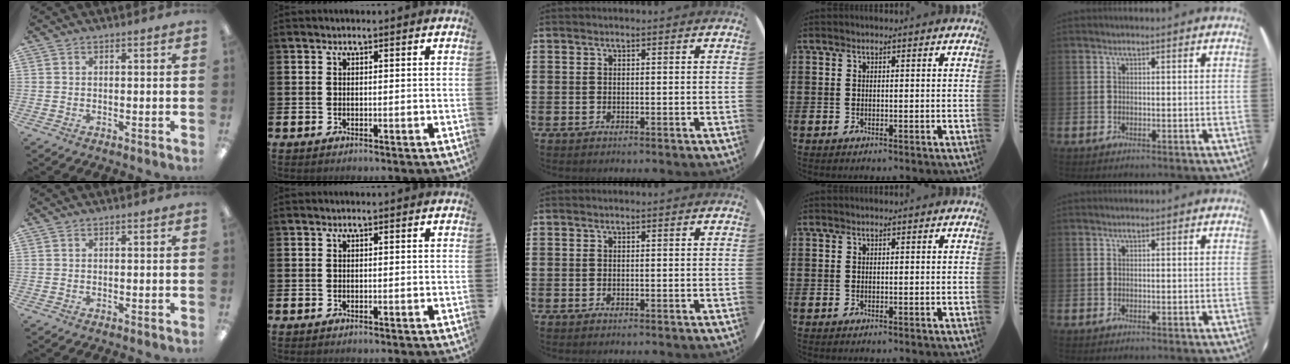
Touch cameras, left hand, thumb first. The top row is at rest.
{}